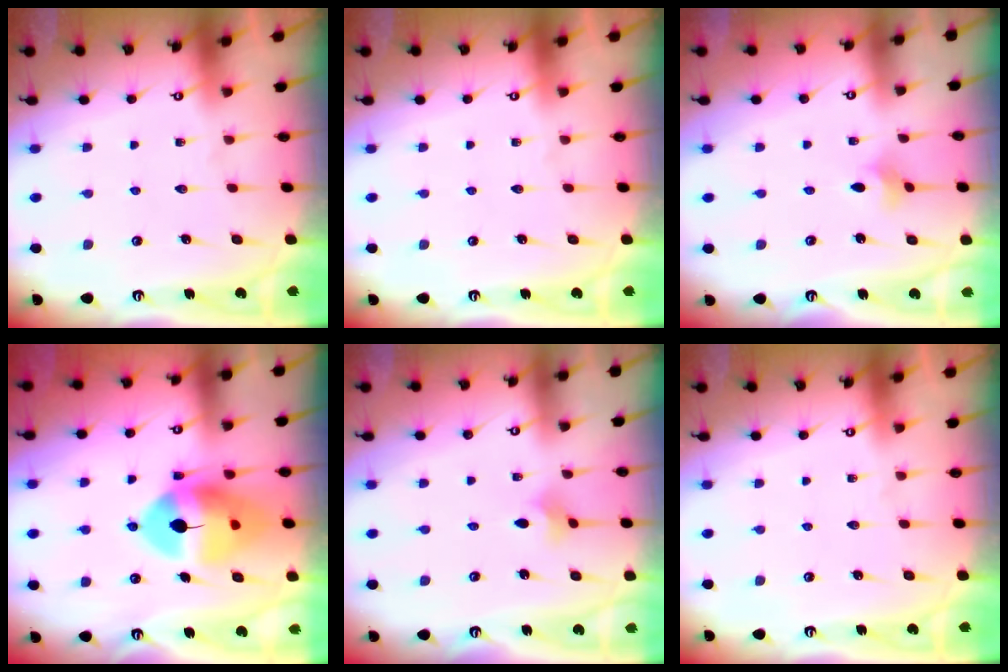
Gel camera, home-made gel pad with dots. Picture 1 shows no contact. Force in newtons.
{"total": 0.0}
{"total": 1.9, "press": 1.9, "slide": 0.4}
{"total": 15.6, "press": 15.4, "slide": 2.6}
{"total": 3.4, "press": 3.4, "slide": 0.4}
{"total": 0.0}